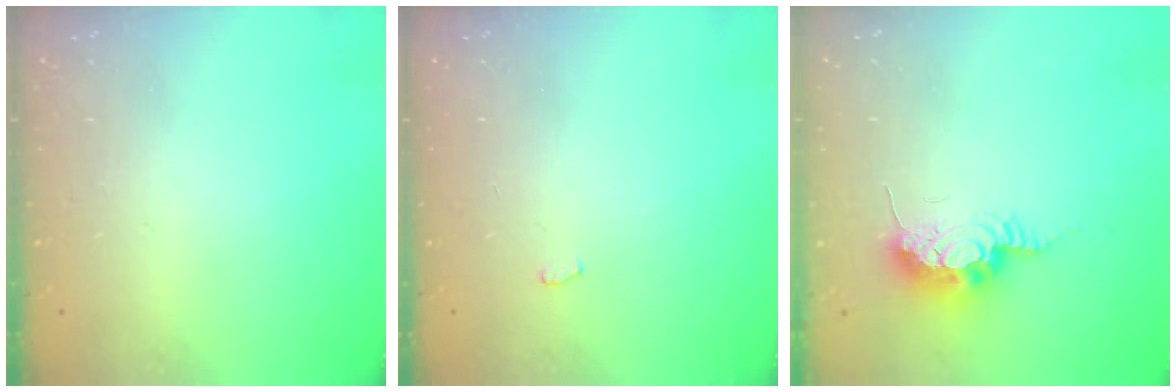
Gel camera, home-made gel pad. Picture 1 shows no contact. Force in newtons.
{"total": 7.7, "press": 4.0, "slide": 6.6}
{"total": 12.9, "press": 10.5, "slide": 7.5}